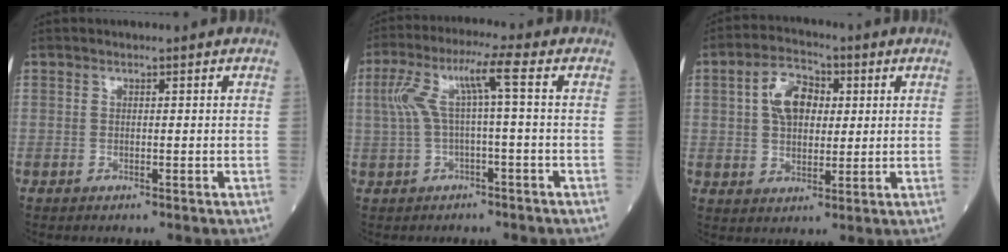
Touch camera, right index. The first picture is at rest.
{"total": 6.6, "force": [0.4, -0.2, 6.6], "torque": [-0.140, 0.036, 0.017]}
{"total": 7.7, "force": [1.9, 4.6, 5.8], "torque": [-0.111, 0.019, 0.036]}